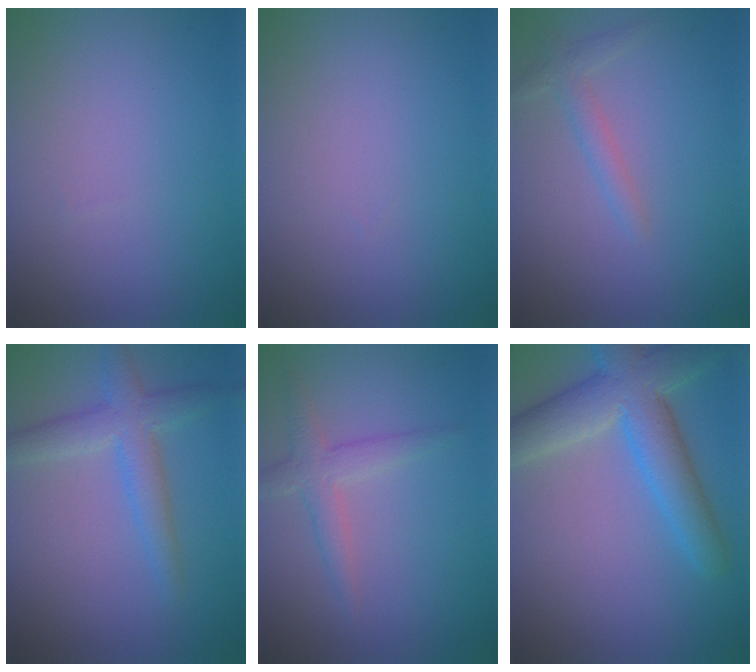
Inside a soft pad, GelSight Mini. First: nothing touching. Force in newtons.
{"total": 0.0}
{"total": 1.6, "press": 1.6, "slide": 0.1}
{"total": 3.7, "press": 3.7, "slide": 0.2}
{"total": 2.6, "press": 2.6, "slide": 0.1}
{"total": 7.3, "press": 7.3, "slide": 0.3}